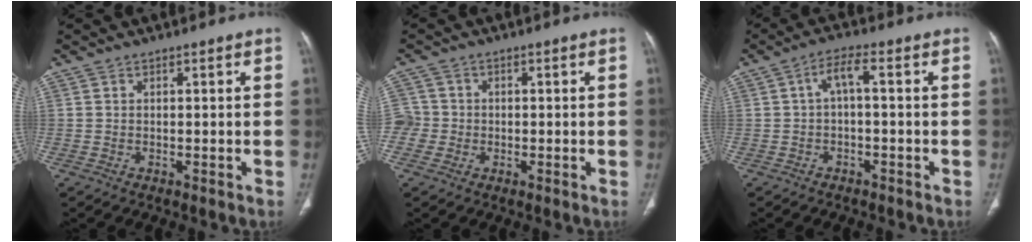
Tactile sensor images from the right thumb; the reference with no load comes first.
{"total": 4.2, "force": [-0.8, 4.1, 0.5], "torque": [0.010, 0.013, -0.021]}
{"total": 3.6, "force": [-0.3, 1.1, 3.4], "torque": [-0.065, 0.023, -0.009]}